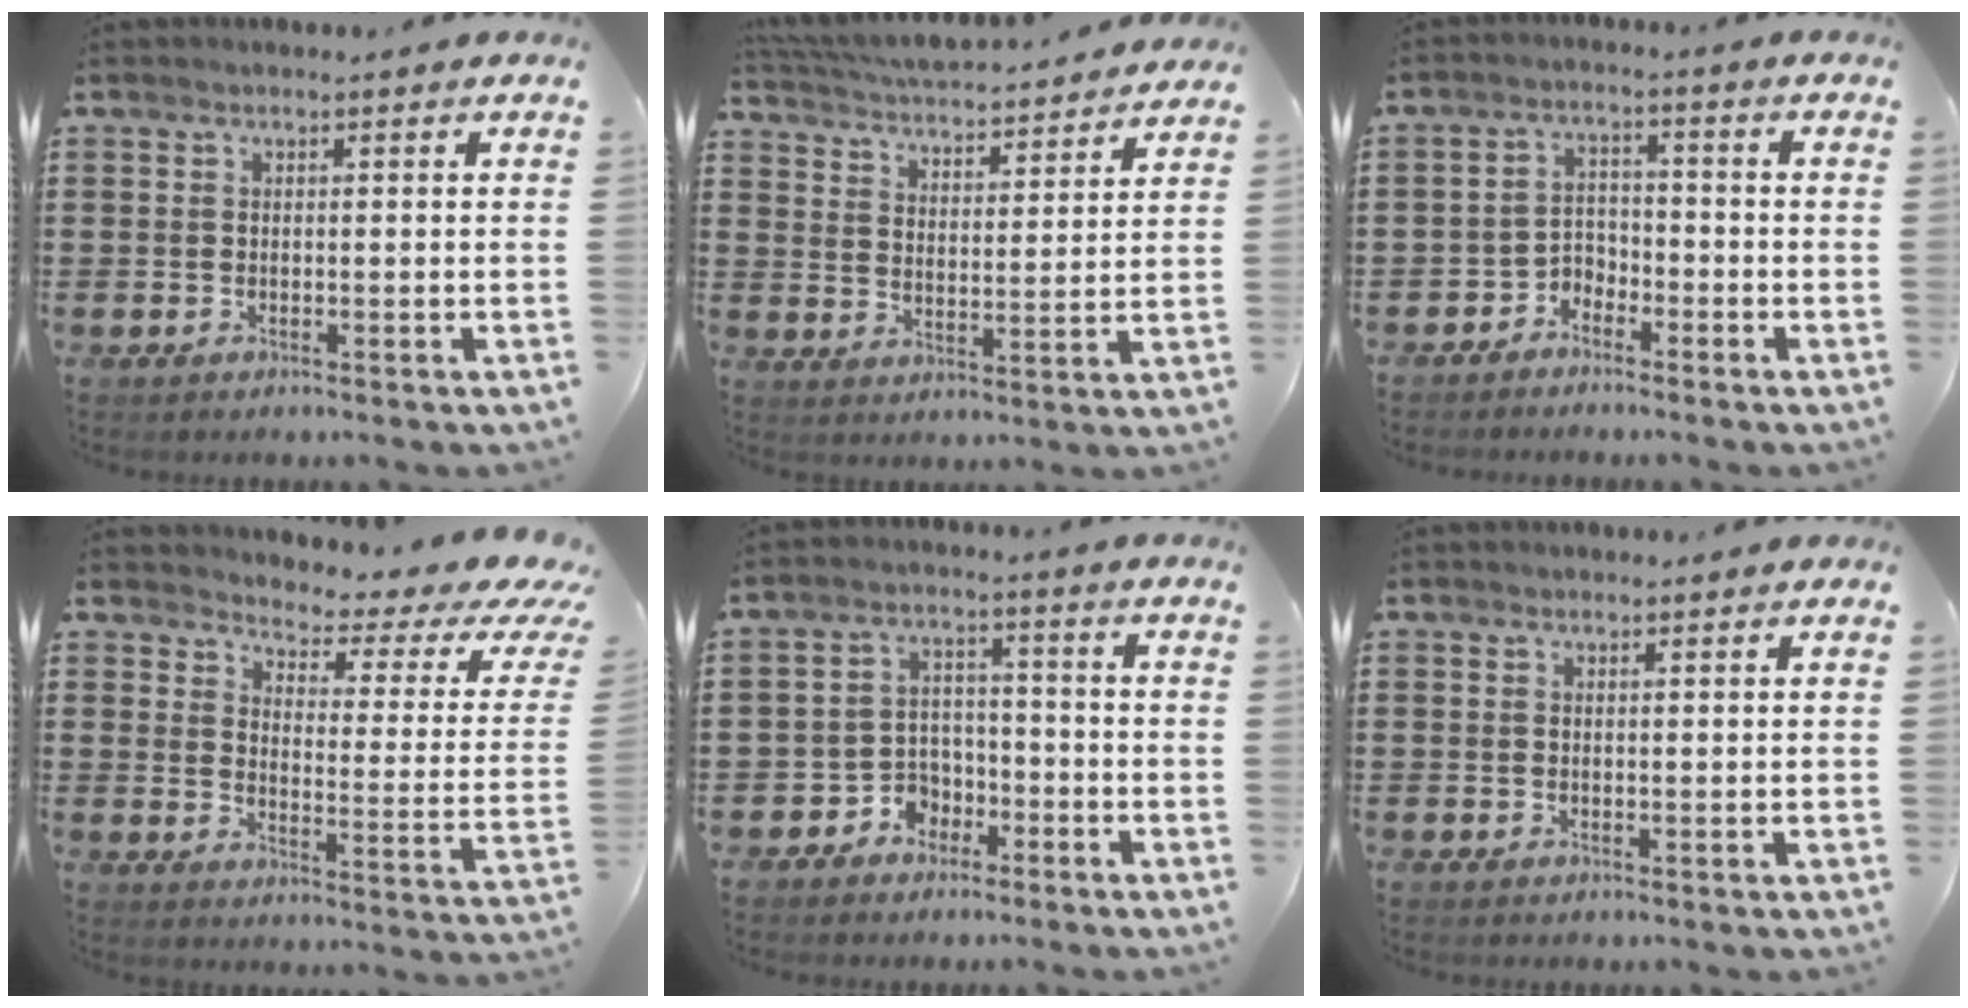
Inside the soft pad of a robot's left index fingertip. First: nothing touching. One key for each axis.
{"total": 4.6, "fx": 4.5, "fy": -0.1, "fz": 0.5, "tx": -0.036, "ty": -0.038, "tz": 0.074}
{"total": 3.3, "fx": -3.1, "fy": 1.2, "fz": 0.1, "tx": -0.012, "ty": 0.005, "tz": -0.068}
{"total": 3.6, "fx": 2.7, "fy": 1.0, "fz": 2.1, "tx": -0.042, "ty": -0.030, "tz": 0.035}
{"total": 4.4, "fx": -3.0, "fy": 3.1, "fz": 0.7, "tx": -0.023, "ty": 0.012, "tz": -0.062}
{"total": 0.6, "fx": 0.3, "fy": -0.1, "fz": 0.5, "tx": -0.010, "ty": -0.002, "tz": 0.007}